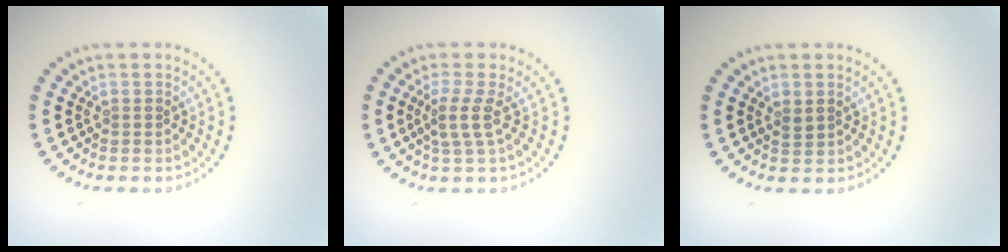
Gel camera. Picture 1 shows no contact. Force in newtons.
{"total": 2.1, "press": 1.6, "slide": 1.5}
{"total": 0.8, "press": 0.8, "slide": 0.3}